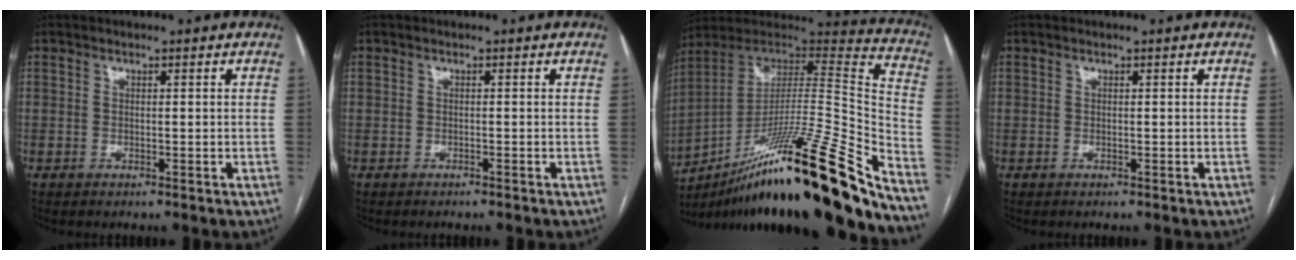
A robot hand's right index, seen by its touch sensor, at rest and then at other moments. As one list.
[{"total": 0.6, "force": [-0.6, 0.0, 0.2], "torque": [-0.005, -0.001, -0.009]}, {"total": 34.5, "force": [-22.8, 2.2, 25.7], "torque": [-0.336, -0.014, -0.369]}, {"total": 0.0}]